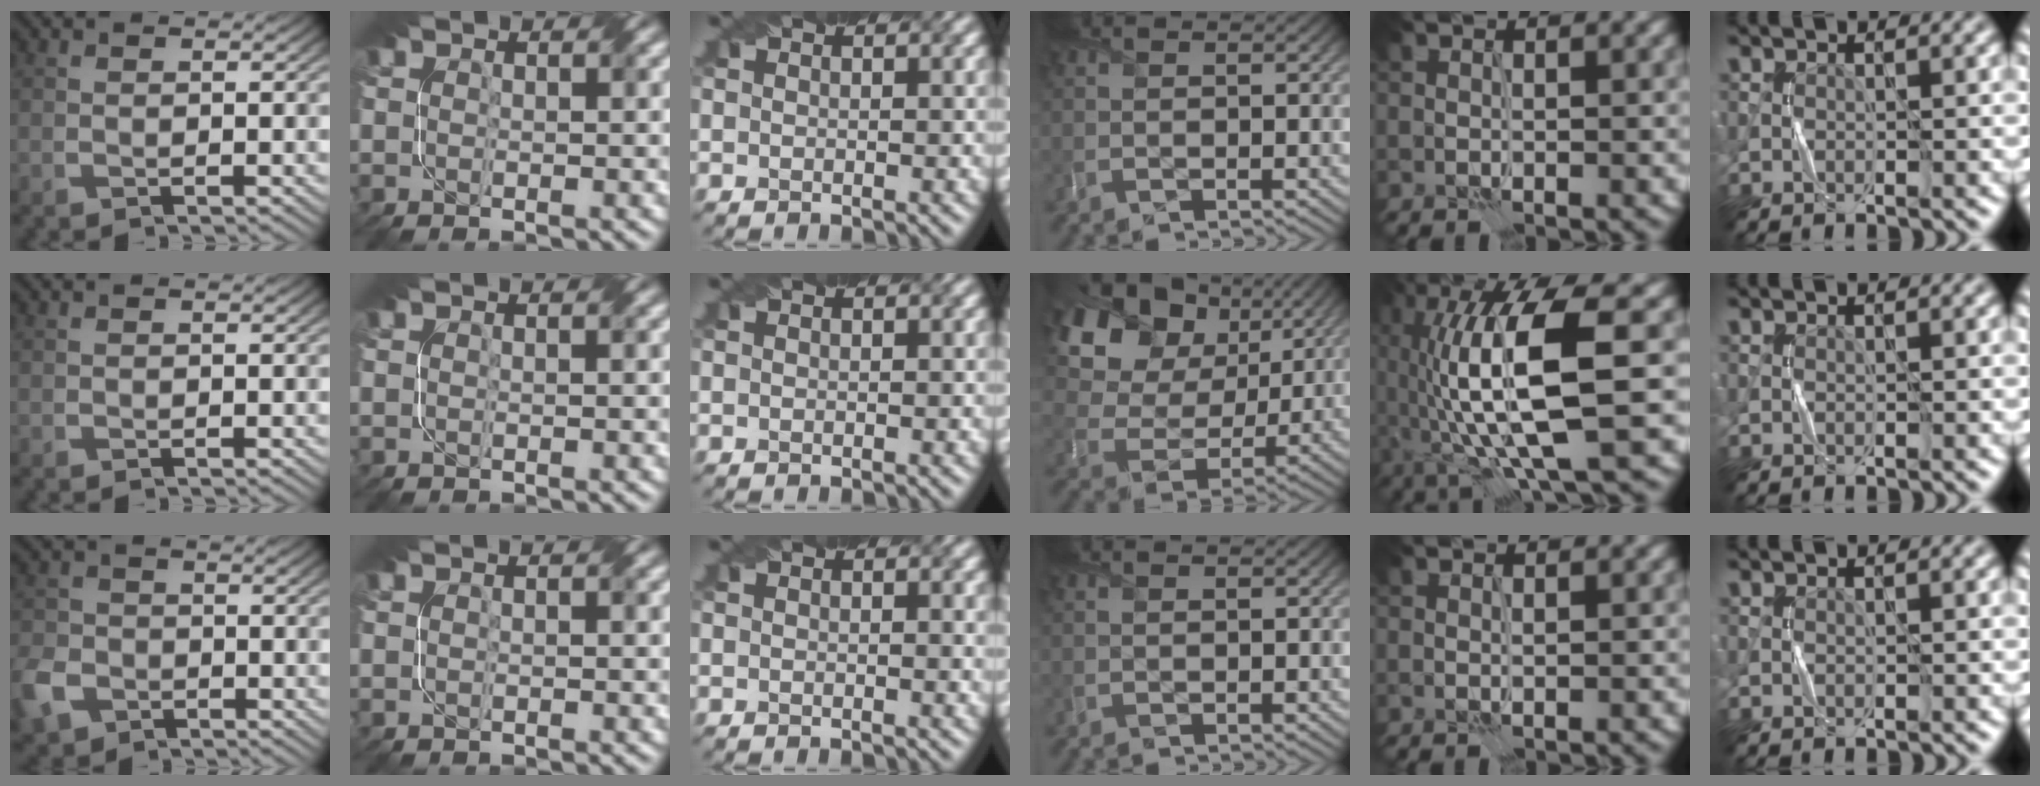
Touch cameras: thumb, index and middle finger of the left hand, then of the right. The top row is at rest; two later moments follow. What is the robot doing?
{"motion": "fold", "object": "napkin"}